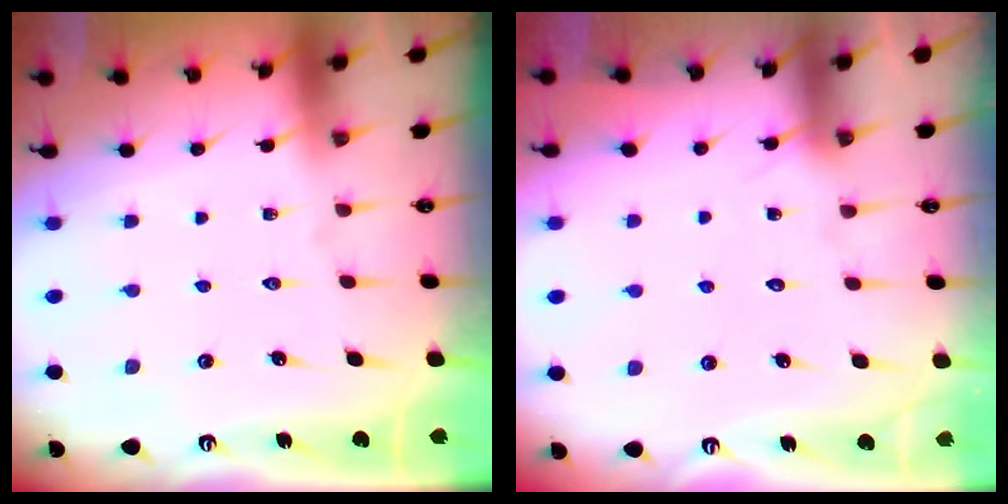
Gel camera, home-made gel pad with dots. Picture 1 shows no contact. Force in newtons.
{"total": 4.3, "press": 4.3, "slide": 0.3}